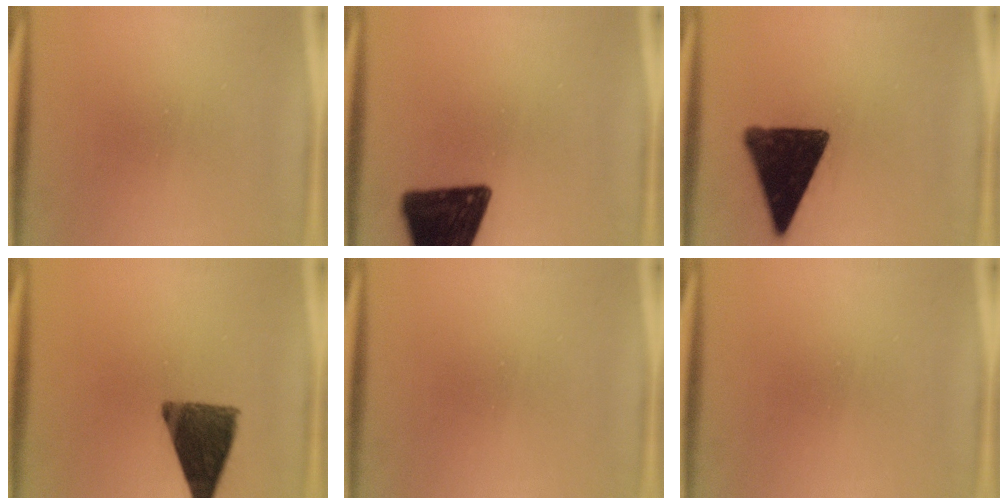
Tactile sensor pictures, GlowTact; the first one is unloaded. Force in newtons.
{"total": 17.0}
{"total": 15.2}
{"total": 11.5}
{"total": 0.0}
{"total": 0.0}